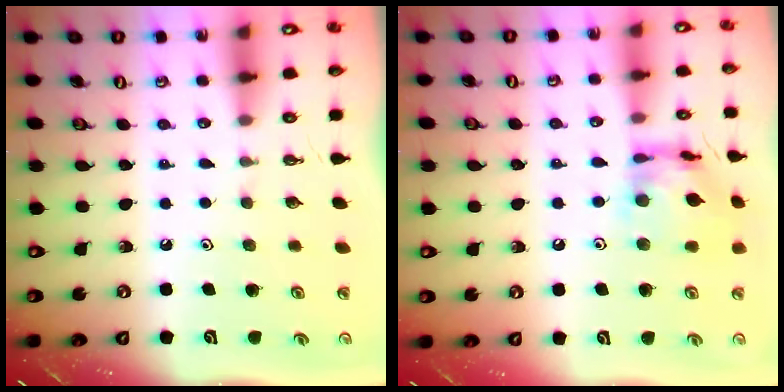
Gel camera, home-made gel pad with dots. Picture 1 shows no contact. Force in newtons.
{"total": 12.8, "press": 12.8, "slide": 0.9}